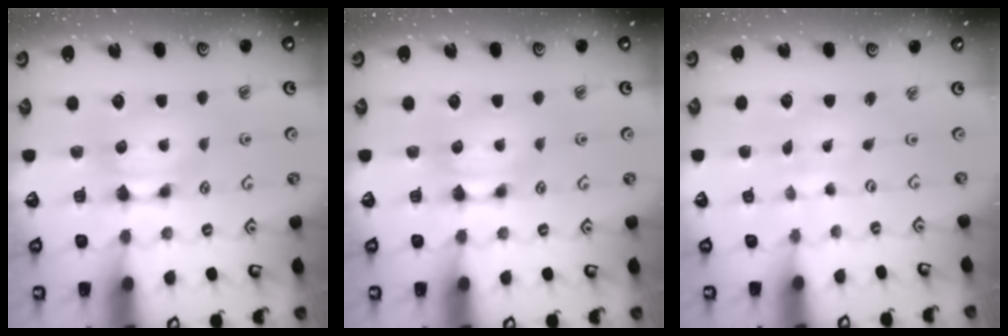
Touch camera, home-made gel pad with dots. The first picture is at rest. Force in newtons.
{"total": 0.0}
{"total": 6.9, "press": 6.9, "slide": 0.5}